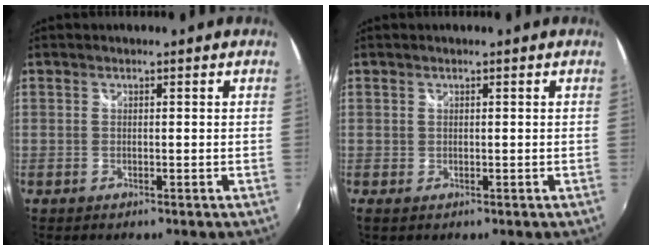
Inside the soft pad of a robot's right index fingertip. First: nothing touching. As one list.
[{"total": 0.6, "force": [0.2, 0.5, 0.2], "torque": [-0.002, -0.001, 0.003]}]